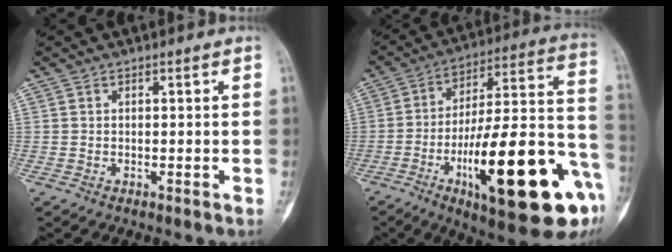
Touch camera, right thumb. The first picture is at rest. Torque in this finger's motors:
{"motor_torque": [2.98, 2.04, 2.21, -0.56, 0.63]}